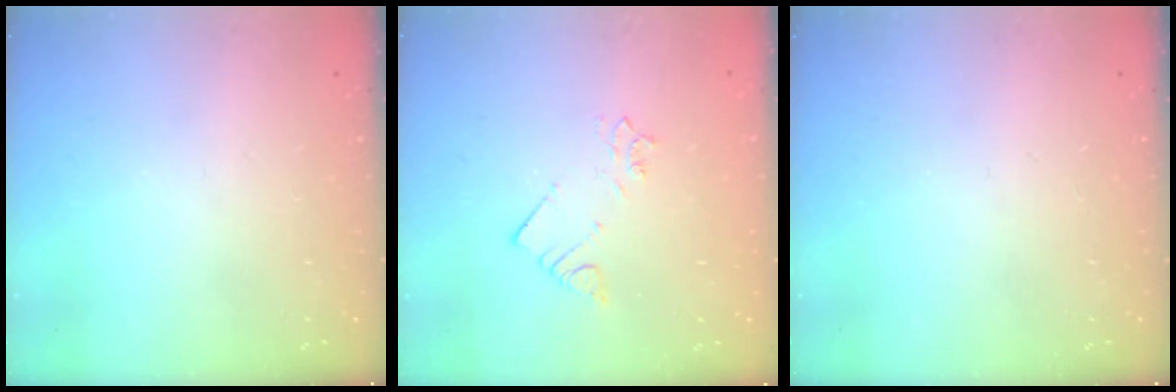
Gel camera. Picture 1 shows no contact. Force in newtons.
{"total": 2.3, "press": 2.3, "slide": 0.3}
{"total": 0.0}